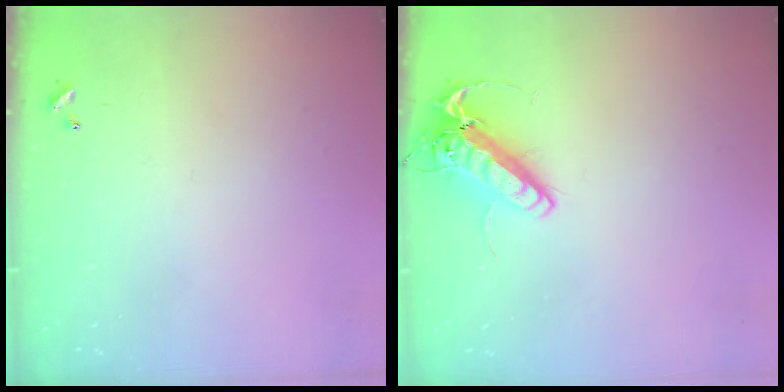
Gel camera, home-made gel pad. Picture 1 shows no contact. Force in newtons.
{"total": 14.8, "press": 14.5, "slide": 2.9}